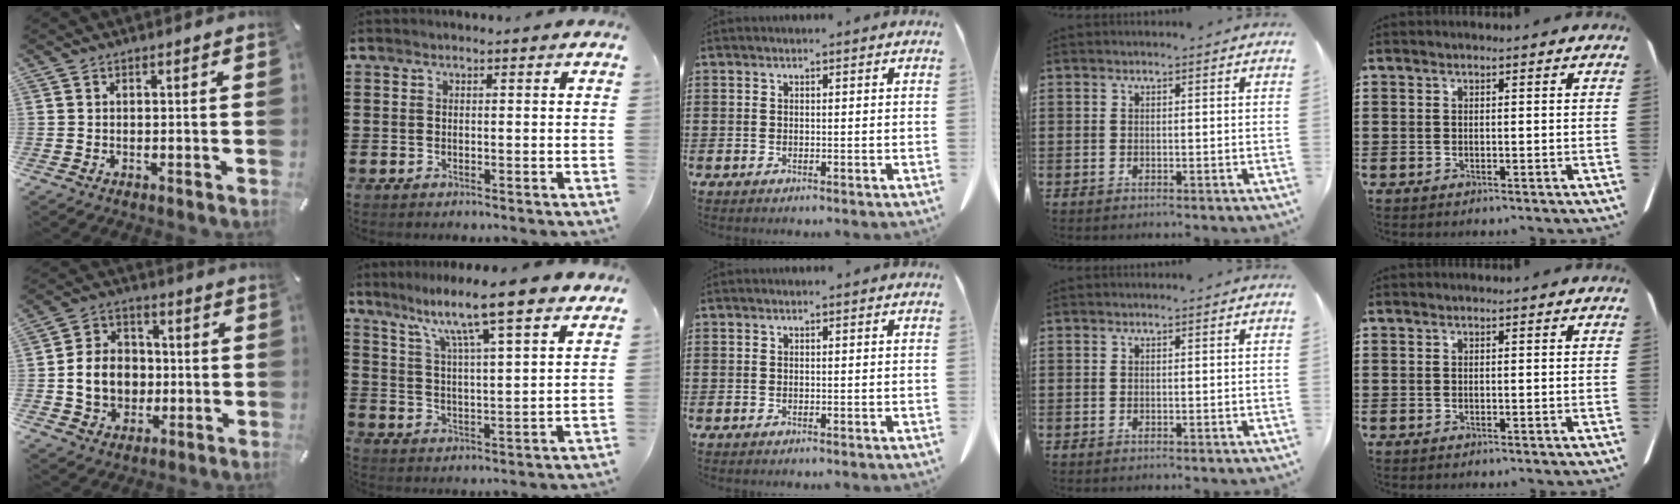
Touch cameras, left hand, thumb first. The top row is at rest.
{"thumb": {"total": 10.8, "force": [-1.2, 9.5, 5.0], "torque": [-0.112, 0.020, -0.017]}, "index": {"total": 9.0, "force": [7.2, 0.0, 5.4], "torque": [-0.113, -0.042, 0.114]}}